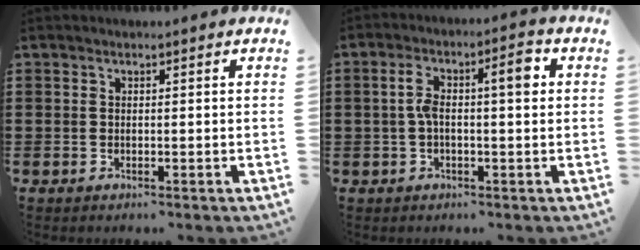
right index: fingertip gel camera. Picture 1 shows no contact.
{"total": 6.6, "force": [0.6, 2.0, 6.2], "torque": [-0.112, 0.010, 0.005]}